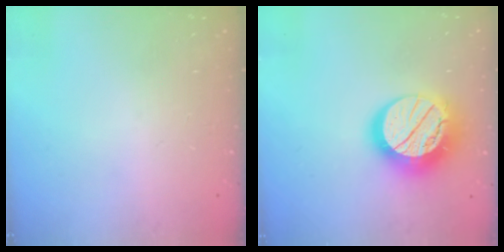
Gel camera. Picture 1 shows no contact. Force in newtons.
{"total": 19.6, "press": 19.5, "slide": 1.5}